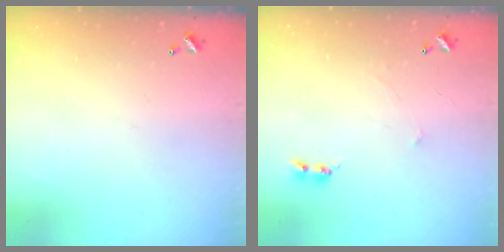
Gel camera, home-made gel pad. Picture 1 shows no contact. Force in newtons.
{"total": 0.9, "press": 0.8, "slide": 0.3}